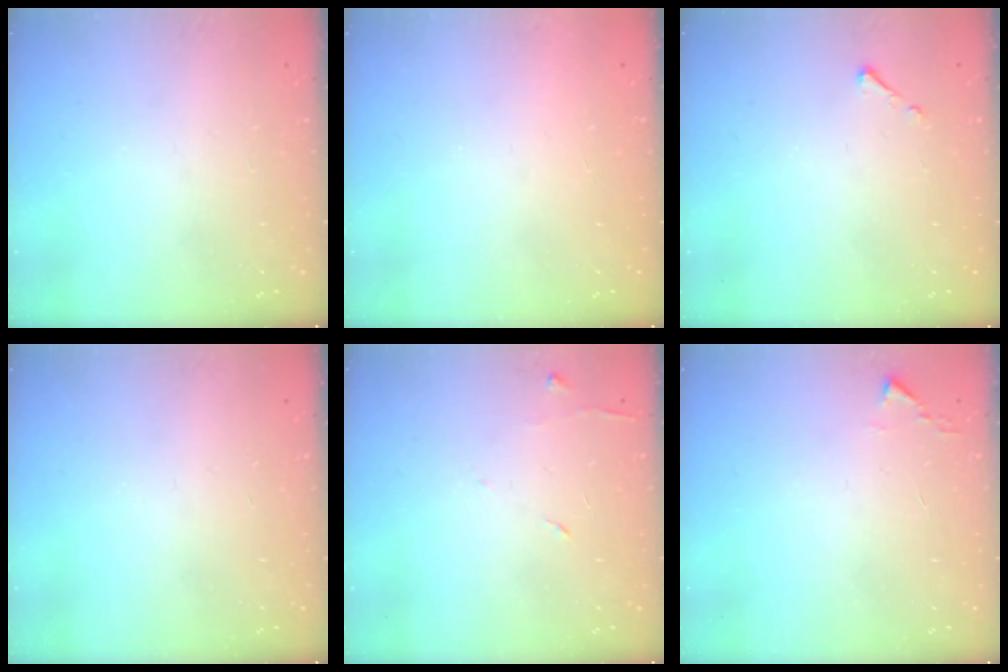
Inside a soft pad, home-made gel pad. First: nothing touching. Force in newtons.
{"total": 1.6, "press": 1.5, "slide": 0.1}
{"total": 2.5, "press": 2.5, "slide": 0.3}
{"total": 0.0}
{"total": 5.8, "press": 5.7, "slide": 0.6}
{"total": 2.4, "press": 2.4, "slide": 0.3}